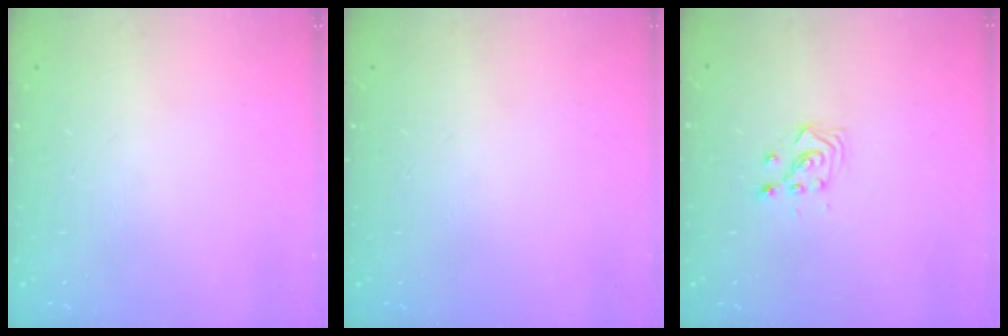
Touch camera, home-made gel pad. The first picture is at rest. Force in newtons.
{"total": 0.0}
{"total": 2.7, "press": 2.7, "slide": 0.3}